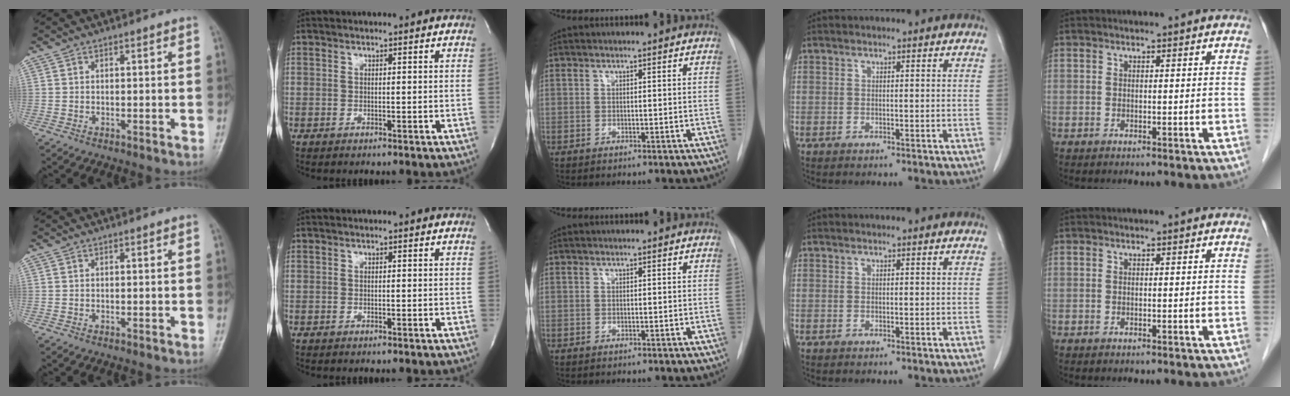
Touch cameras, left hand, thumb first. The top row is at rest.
{}